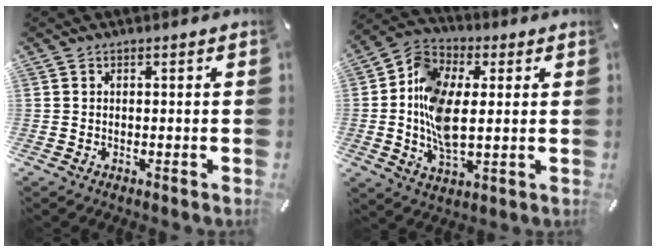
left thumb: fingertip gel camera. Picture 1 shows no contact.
{"total": 12.9, "force": [0.0, 8.2, 9.9], "torque": [-0.235, 0.000, 0.000]}